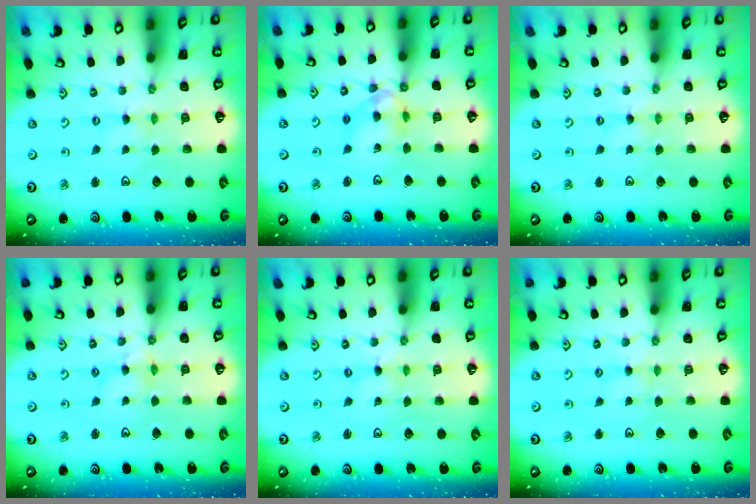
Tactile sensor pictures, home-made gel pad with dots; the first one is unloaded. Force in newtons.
{"total": 10.2, "press": 10.2, "slide": 1.0}
{"total": 0.0}
{"total": 3.9, "press": 3.9, "slide": 0.4}
{"total": 0.0}
{"total": 3.1, "press": 3.1, "slide": 0.5}